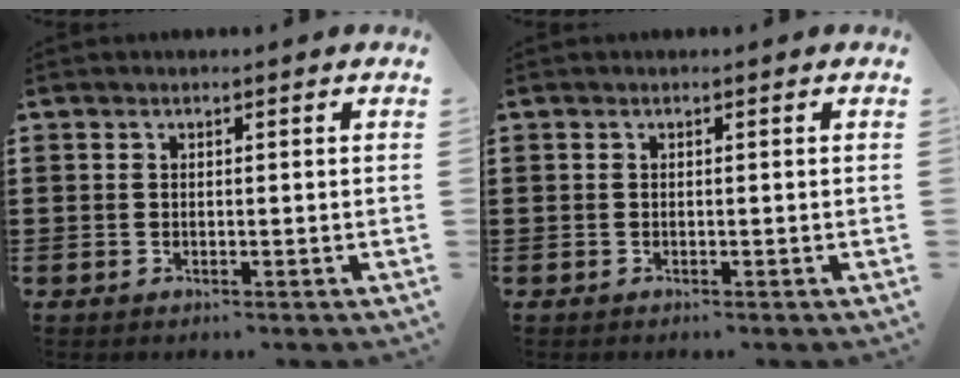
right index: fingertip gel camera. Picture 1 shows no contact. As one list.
[{"total": 0.0}]